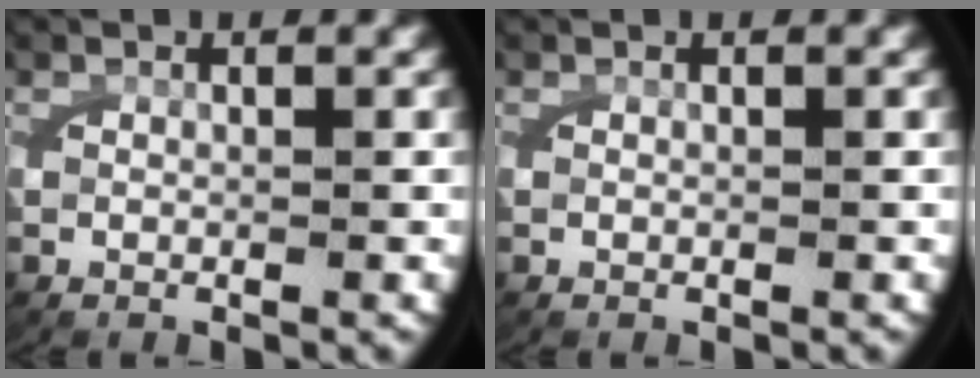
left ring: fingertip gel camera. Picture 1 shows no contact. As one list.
[{"total": 0.0}]